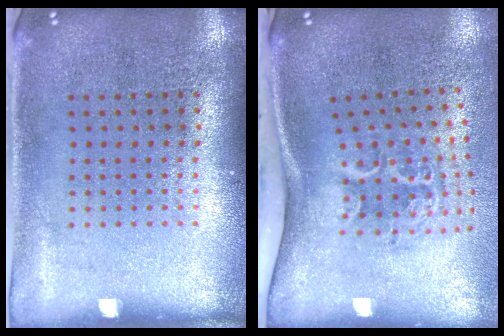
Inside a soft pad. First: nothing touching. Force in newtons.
{"total": 2.2, "press": 1.3, "slide": 1.8}